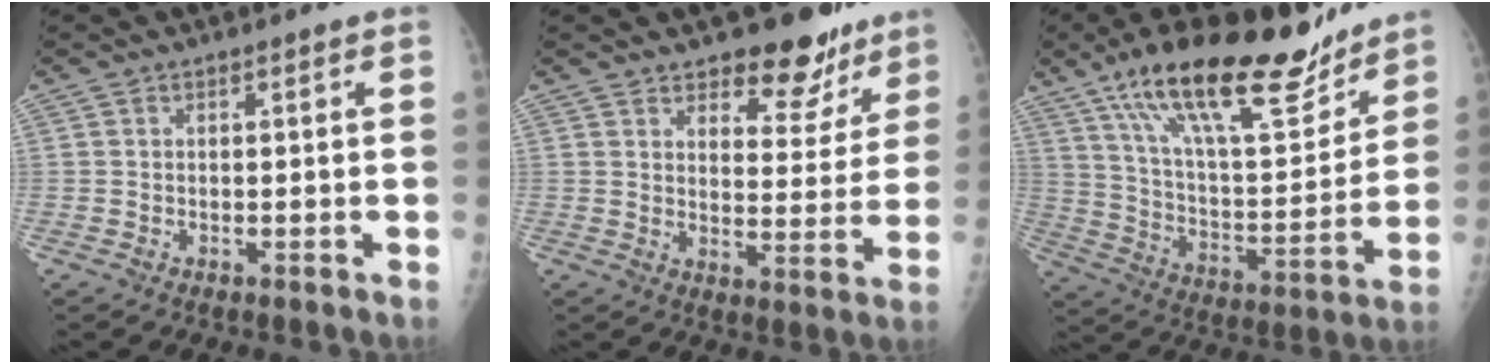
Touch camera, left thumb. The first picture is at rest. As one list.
[{"total": 11.4, "force": [8.9, 5.4, 4.7], "torque": [-0.015, -0.063, 0.121]}, {"total": 24.4, "force": [17.5, 7.7, 15.2], "torque": [-0.212, -0.069, 0.294]}]